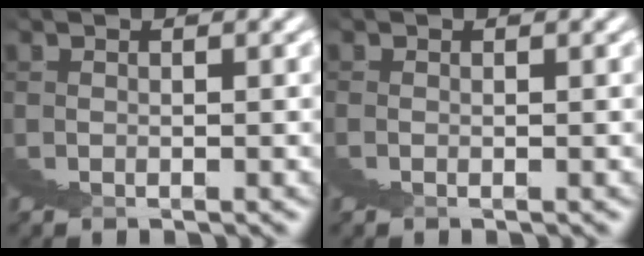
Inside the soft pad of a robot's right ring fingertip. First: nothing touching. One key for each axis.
{"total": 0.8, "fx": -0.4, "fy": -0.3, "fz": -0.6, "tx": 0.012, "ty": -0.001, "tz": -0.008}